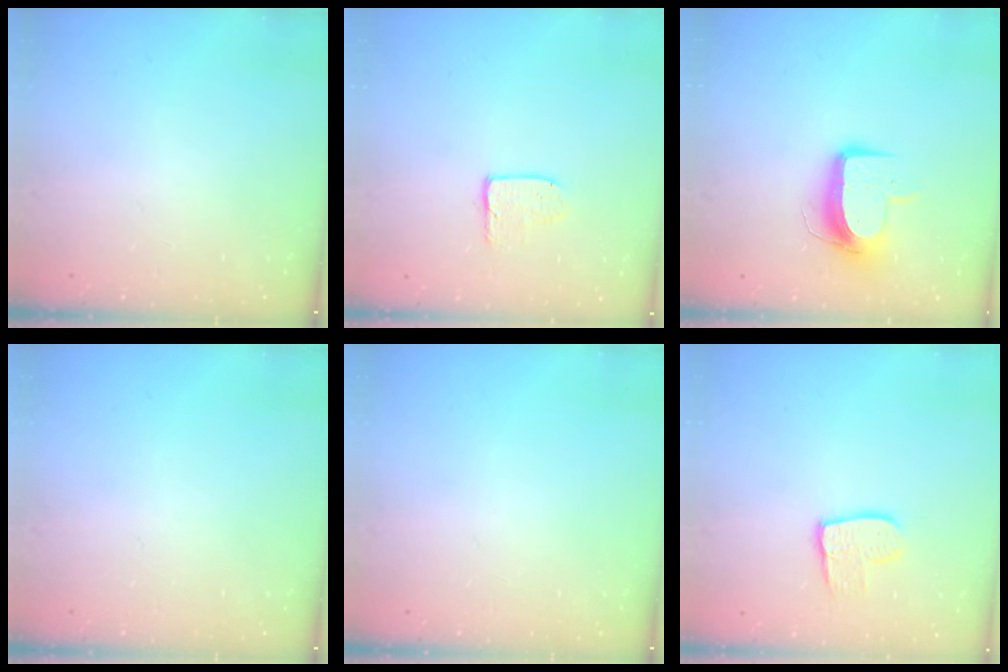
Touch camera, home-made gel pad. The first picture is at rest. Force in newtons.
{"total": 4.1, "press": 4.1, "slide": 0.3}
{"total": 10.8, "press": 10.8, "slide": 1.0}
{"total": 0.0}
{"total": 0.0}
{"total": 9.5, "press": 9.4, "slide": 0.8}